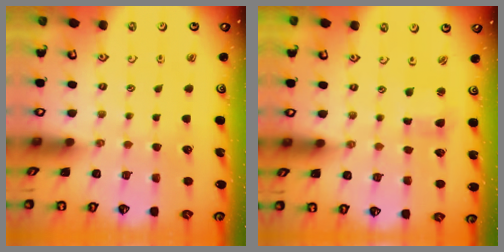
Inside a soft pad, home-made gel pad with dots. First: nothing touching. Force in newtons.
{"total": 2.2, "press": 2.2, "slide": 0.3}